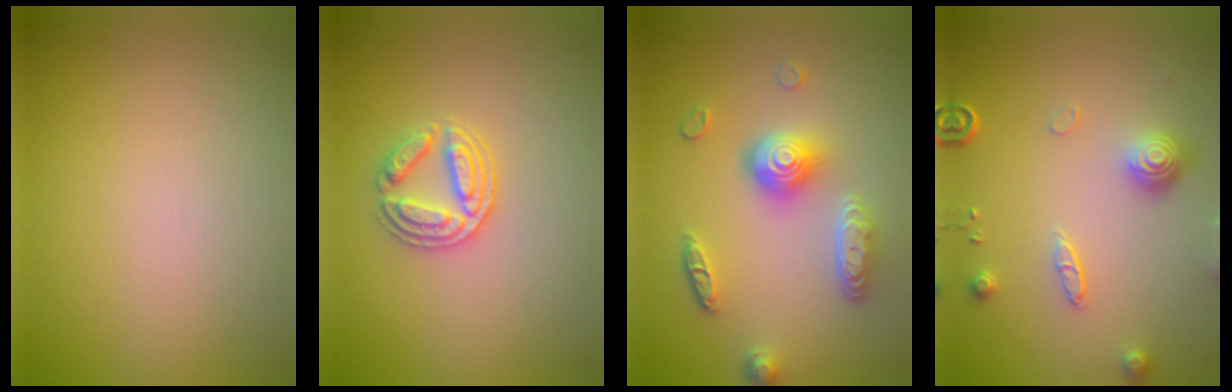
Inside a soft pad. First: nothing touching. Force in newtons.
{"total": 2.9, "press": 2.7, "slide": 1.0}
{"total": 4.8, "press": 3.7, "slide": 3.1}
{"total": 3.2, "press": 2.8, "slide": 1.4}